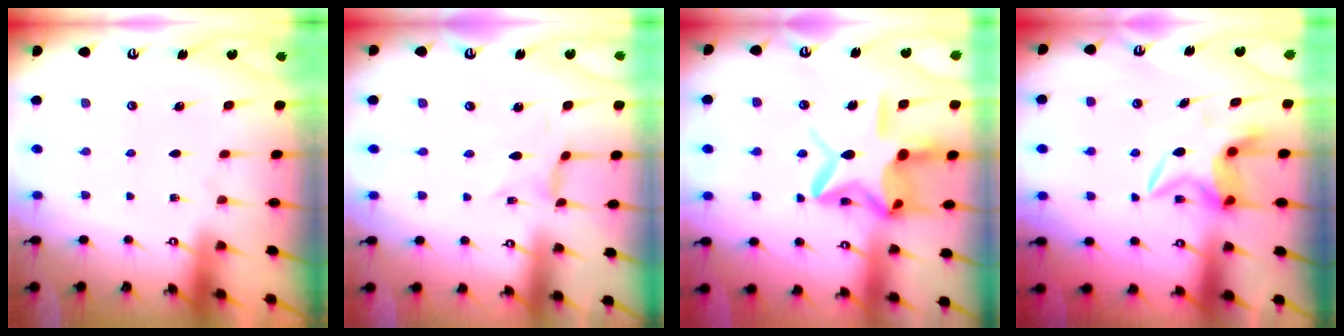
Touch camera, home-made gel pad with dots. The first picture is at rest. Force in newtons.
{"total": 0.0}
{"total": 17.6, "press": 17.5, "slide": 1.5}
{"total": 5.6, "press": 5.5, "slide": 0.7}